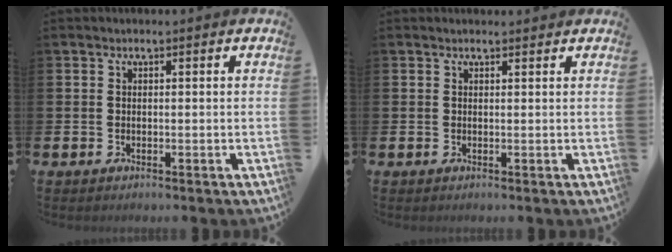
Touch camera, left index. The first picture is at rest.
{"total": 0.6, "force": [0.6, 0.1, 0.2], "torque": [0.007, -0.002, 0.009]}